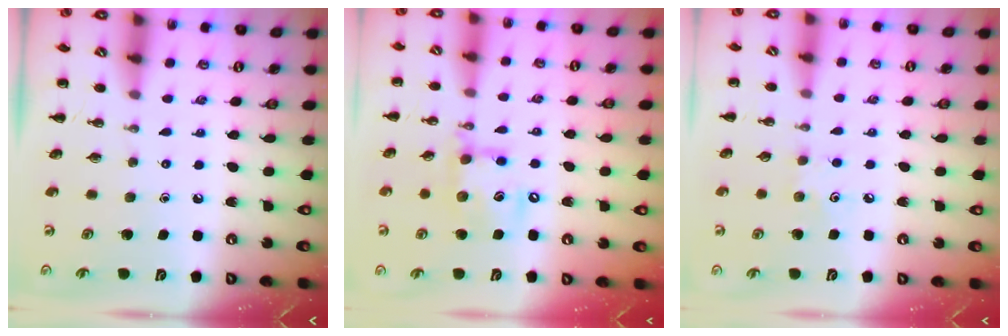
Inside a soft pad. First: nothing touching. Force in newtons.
{"total": 13.4, "press": 13.2, "slide": 2.3}
{"total": 4.4, "press": 4.2, "slide": 1.1}